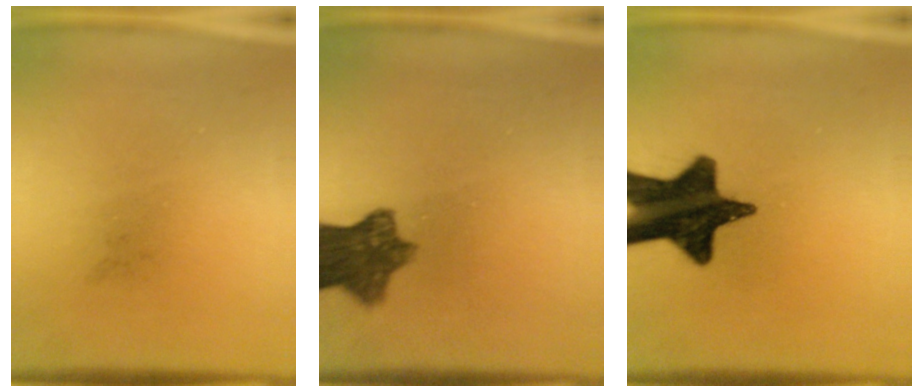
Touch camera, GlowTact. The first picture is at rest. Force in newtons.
{"total": 8.6}
{"total": 16.5}